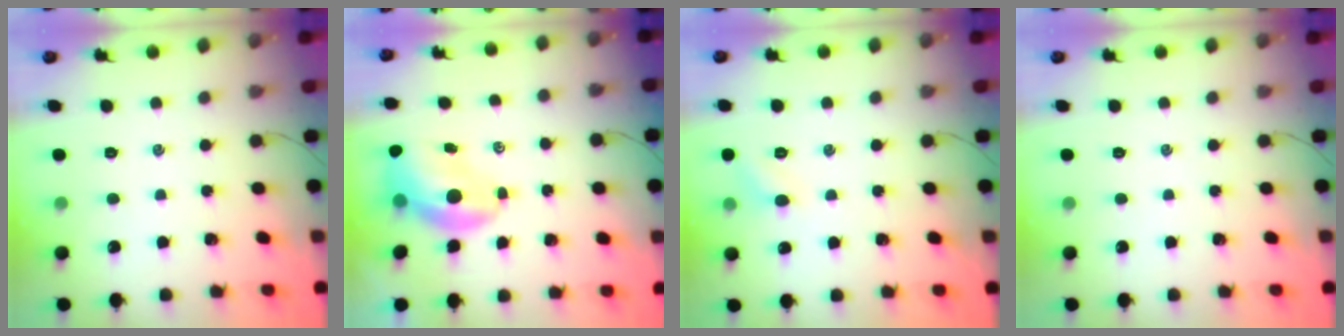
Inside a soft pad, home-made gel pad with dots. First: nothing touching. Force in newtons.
{"total": 7.8, "press": 7.7, "slide": 1.6}
{"total": 5.6, "press": 5.4, "slide": 1.6}
{"total": 0.0}